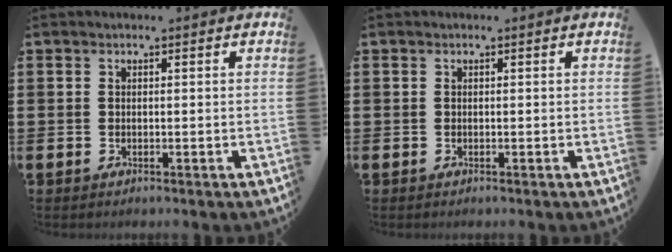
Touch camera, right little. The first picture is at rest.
{"total": 0.0}